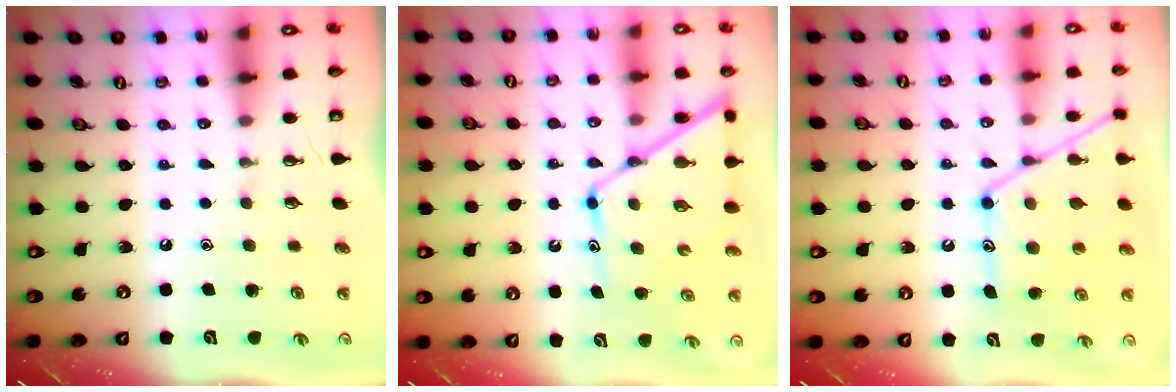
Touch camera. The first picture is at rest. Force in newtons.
{"total": 13.0, "press": 13.0, "slide": 1.1}
{"total": 13.9, "press": 13.9, "slide": 1.2}